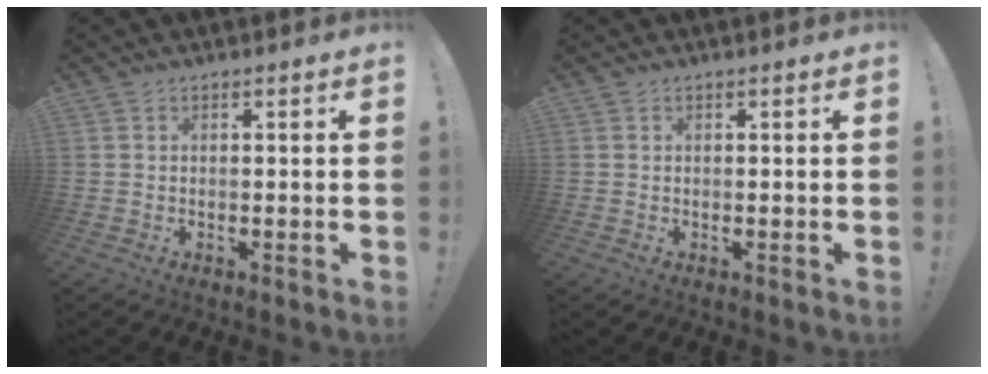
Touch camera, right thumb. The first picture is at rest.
{"total": 0.0}